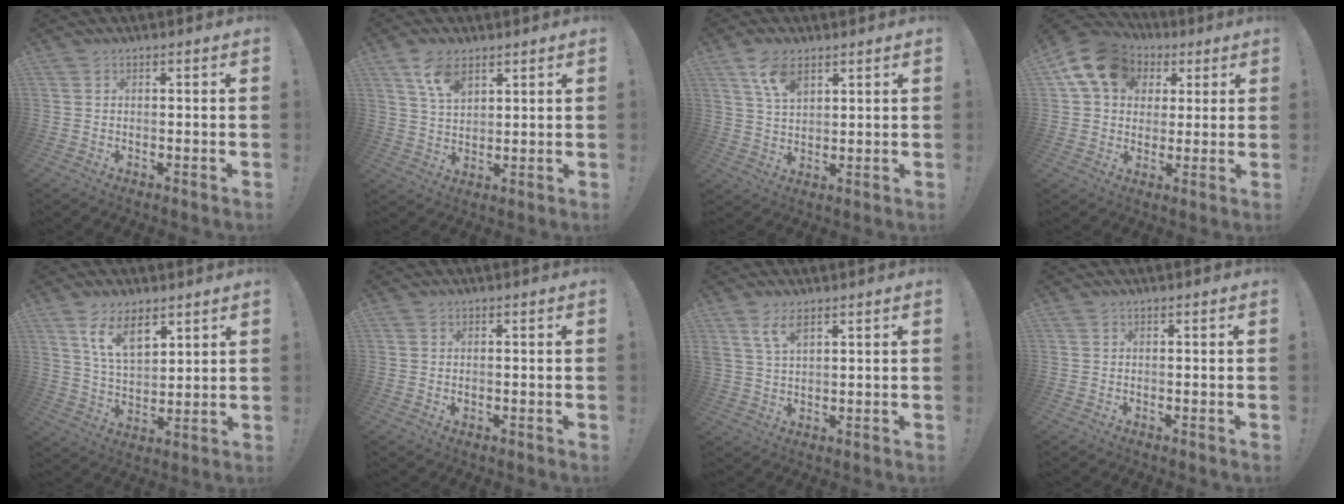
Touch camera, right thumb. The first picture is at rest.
{"total": 8.2, "force": [5.3, 4.4, 4.4], "torque": [-0.069, -0.023, 0.097]}
{"total": 7.9, "force": [4.9, 4.2, 4.6], "torque": [-0.078, -0.017, 0.092]}
{"total": 14.0, "force": [5.8, 10.8, 7.0], "torque": [-0.103, -0.017, 0.112]}
{"total": 10.7, "force": [6.9, 5.1, 6.4], "torque": [-0.112, -0.034, 0.131]}
{"total": 0.5, "force": [0.0, 0.5, -0.3], "torque": [0.005, 0.002, -0.002]}
{"total": 5.6, "force": [3.4, 2.3, 3.9], "torque": [-0.070, -0.010, 0.064]}
{"total": 0.0}